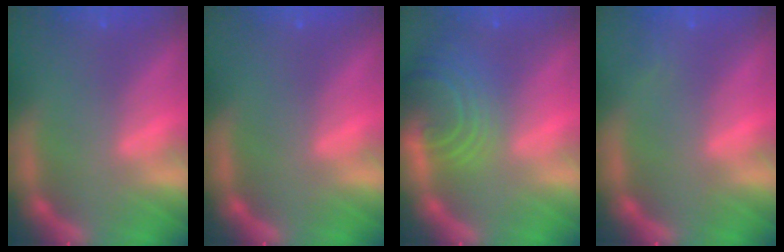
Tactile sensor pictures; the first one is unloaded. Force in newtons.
{"total": 0.0}
{"total": 7.6}
{"total": 0.9}